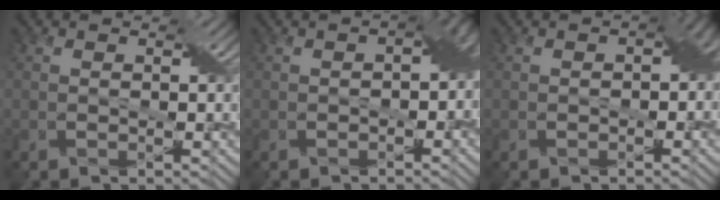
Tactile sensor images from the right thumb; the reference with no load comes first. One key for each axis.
{"total": 5.0, "fx": -0.7, "fy": 3.0, "fz": 3.9, "tx": -0.045, "ty": -0.003, "tz": -0.010}
{"total": 3.0, "fx": -0.4, "fy": 1.9, "fz": 2.2, "tx": -0.025, "ty": -0.004, "tz": -0.009}